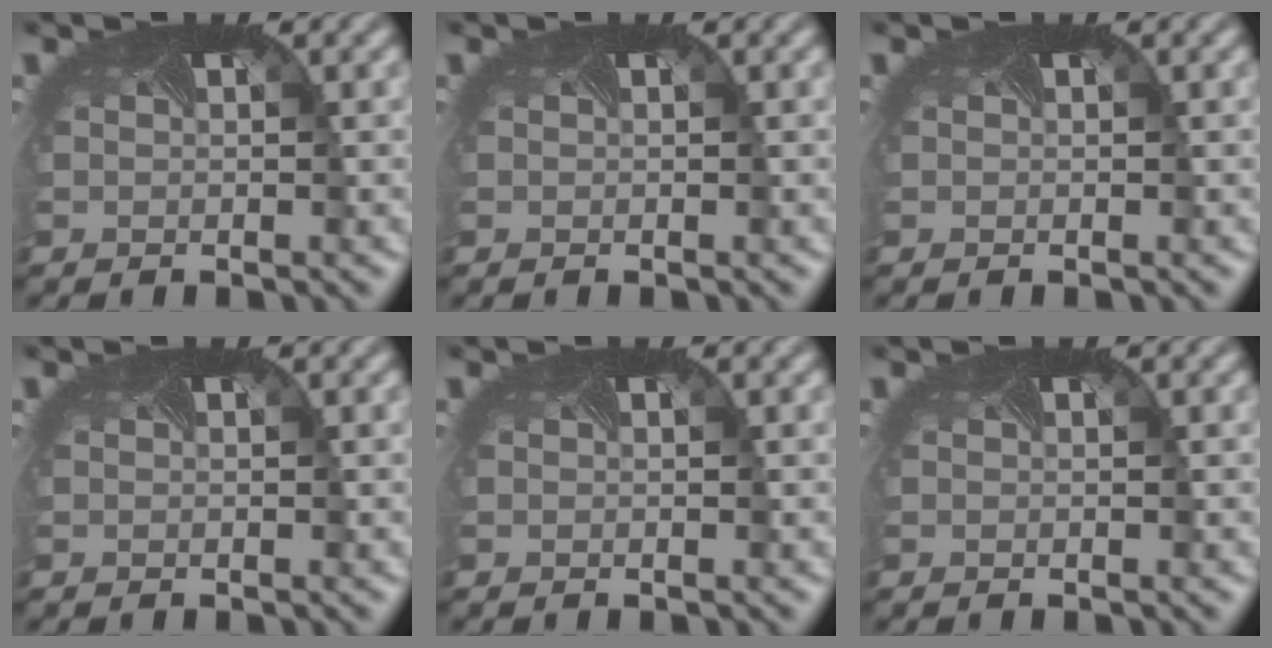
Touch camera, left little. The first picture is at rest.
{"total": 0.0}
{"total": 0.0}
{"total": 0.0}
{"total": 0.0}
{"total": 0.0}